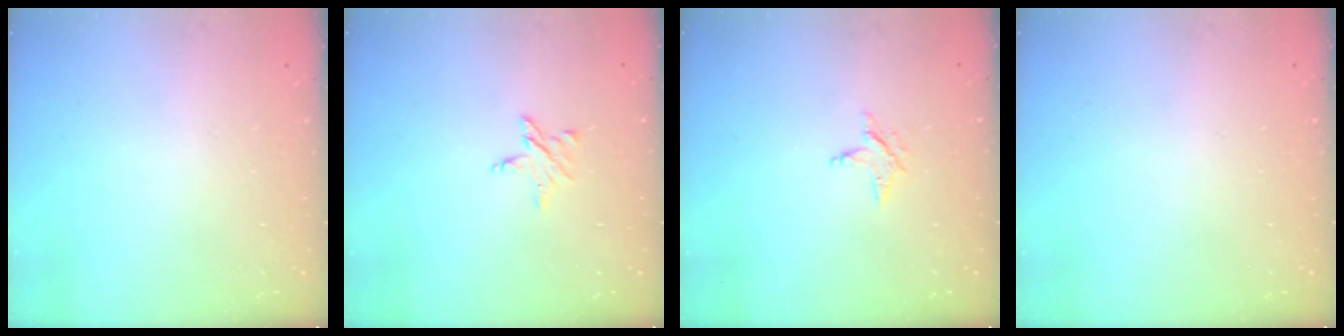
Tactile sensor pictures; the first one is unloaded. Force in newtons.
{"total": 4.2, "press": 4.2, "slide": 0.4}
{"total": 2.5, "press": 2.5, "slide": 0.3}
{"total": 0.0}